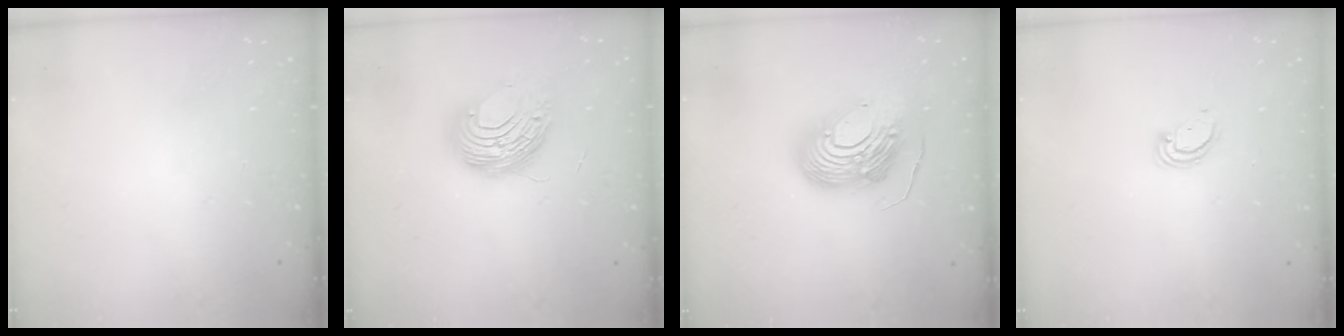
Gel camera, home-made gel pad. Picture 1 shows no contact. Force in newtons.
{"total": 10.6, "press": 10.5, "slide": 1.5}
{"total": 17.4, "press": 17.3, "slide": 1.6}
{"total": 2.9, "press": 2.8, "slide": 0.2}